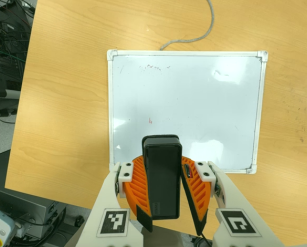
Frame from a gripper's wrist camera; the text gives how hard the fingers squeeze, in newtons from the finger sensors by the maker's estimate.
{"total": 9.6, "left": 9.4, "right": 9.8}